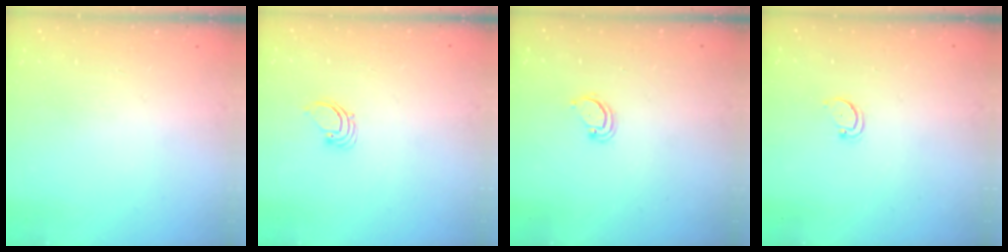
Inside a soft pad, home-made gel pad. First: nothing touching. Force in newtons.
{"total": 2.2, "press": 2.2, "slide": 0.2}
{"total": 2.9, "press": 2.9, "slide": 0.2}
{"total": 2.3, "press": 2.3, "slide": 0.2}